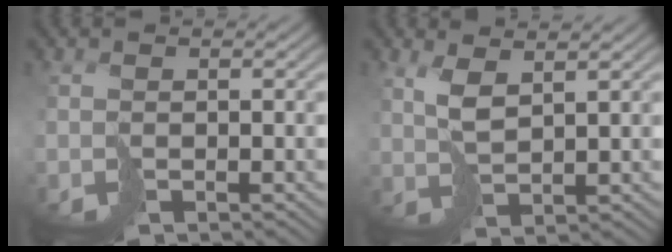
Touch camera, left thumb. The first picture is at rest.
{"total": 3.6, "force": [2.0, 1.1, 2.8], "torque": [-0.073, 0.000, 0.043]}